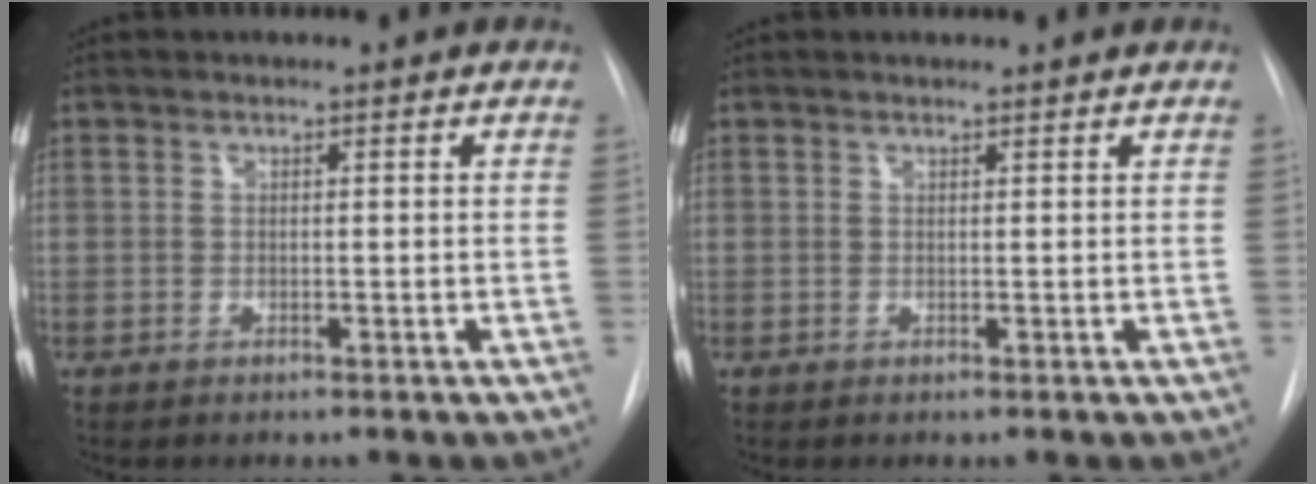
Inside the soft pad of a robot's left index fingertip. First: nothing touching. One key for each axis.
{"total": 1.3, "fx": 1.3, "fy": 0.1, "fz": 0.0, "tx": -0.009, "ty": 0.012, "tz": 0.020}